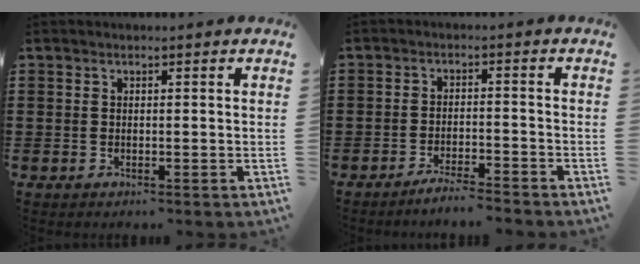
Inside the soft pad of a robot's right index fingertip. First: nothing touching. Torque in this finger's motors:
{"motor_torque": [0.18, 1.28, -1.02, -0.21]}